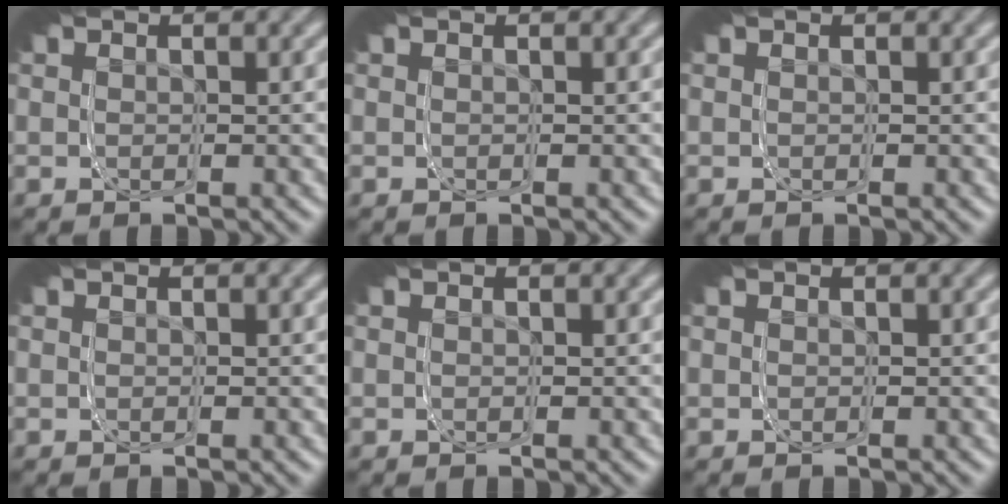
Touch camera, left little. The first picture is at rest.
{"total": 0.0}
{"total": 0.0}
{"total": 0.0}
{"total": 0.0}
{"total": 0.0}